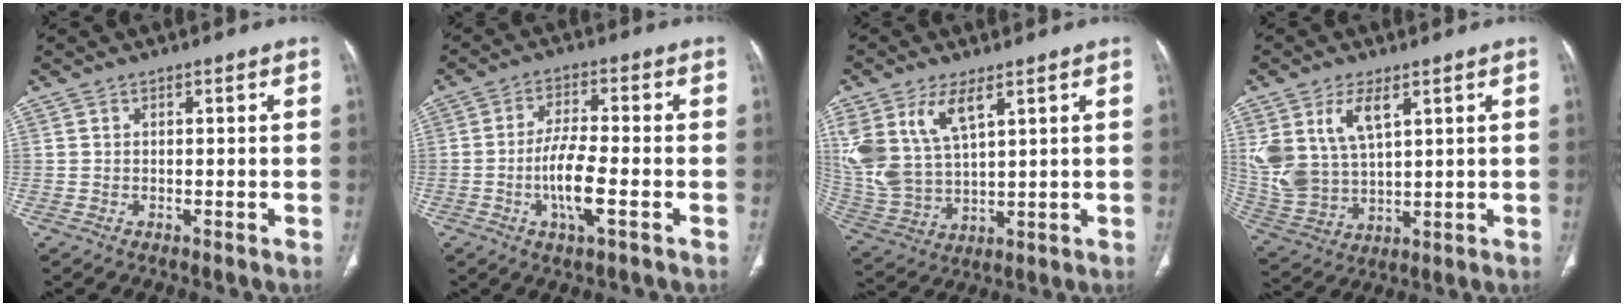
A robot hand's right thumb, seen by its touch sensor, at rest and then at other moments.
{"total": 8.2, "force": [-2.4, 1.9, 7.6], "torque": [-0.155, 0.006, -0.049]}
{"total": 14.1, "force": [6.6, 7.2, 10.2], "torque": [-0.217, -0.018, 0.147]}
{"total": 12.6, "force": [5.4, 7.1, 9.0], "torque": [-0.183, -0.017, 0.125]}